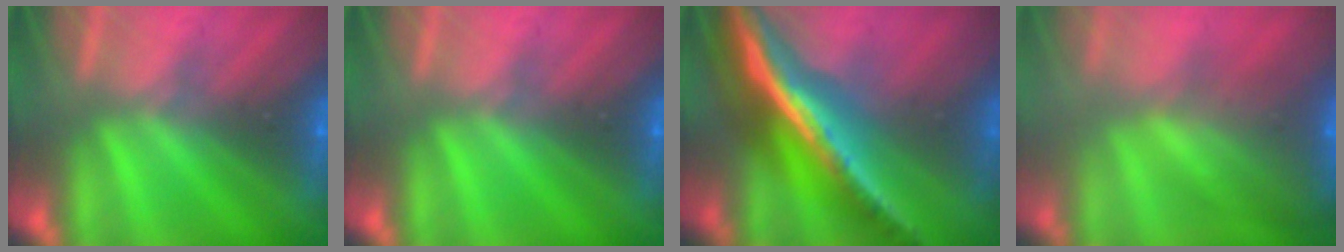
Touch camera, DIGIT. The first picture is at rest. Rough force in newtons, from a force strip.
{"total": 0.0}
{"total": 7.1}
{"total": 9.0}